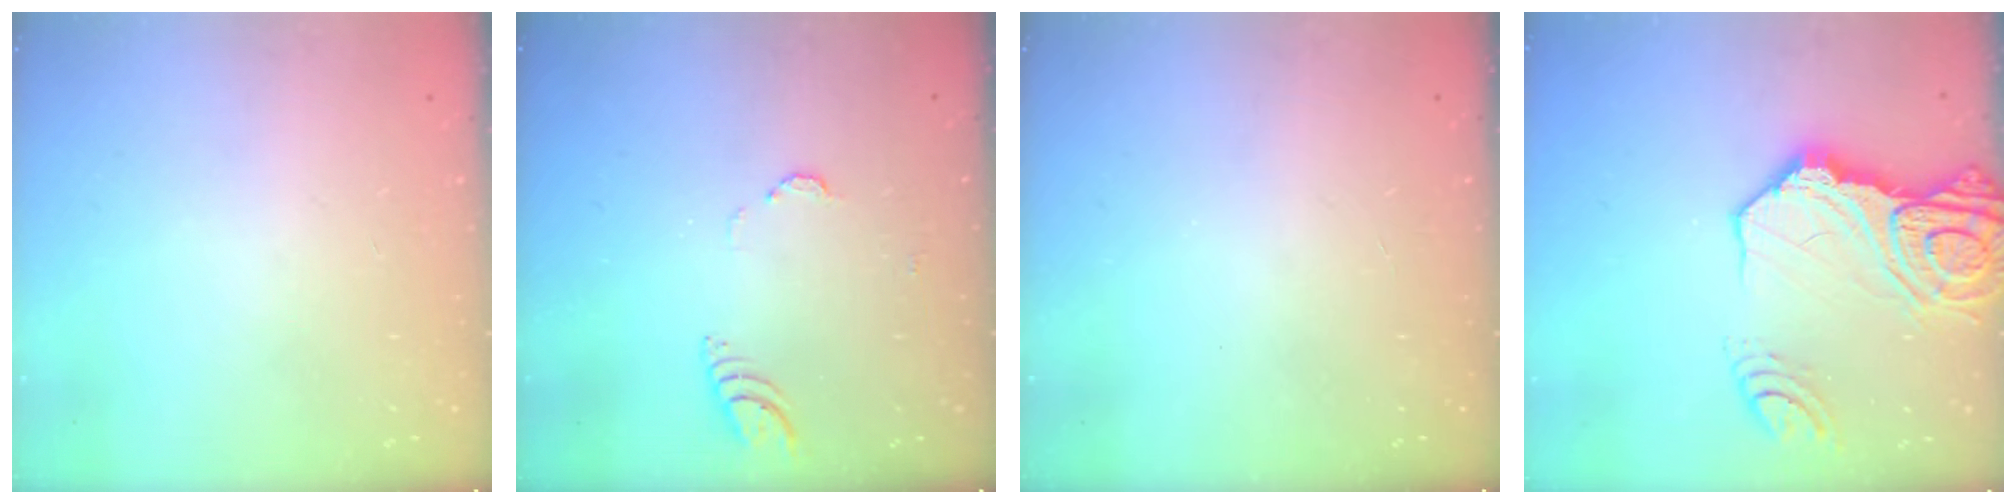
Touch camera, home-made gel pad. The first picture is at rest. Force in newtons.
{"total": 3.8, "press": 3.7, "slide": 0.3}
{"total": 0.0}
{"total": 22.5, "press": 22.4, "slide": 2.8}